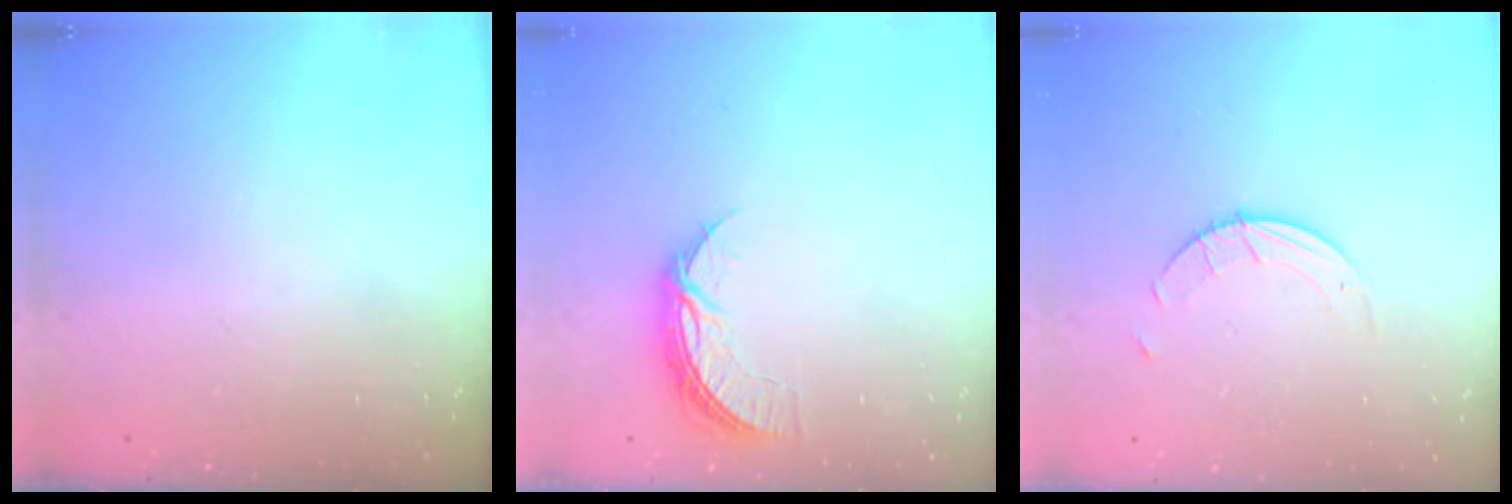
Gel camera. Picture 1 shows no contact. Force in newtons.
{"total": 6.7, "press": 6.7, "slide": 0.2}
{"total": 2.7, "press": 2.7, "slide": 0.3}